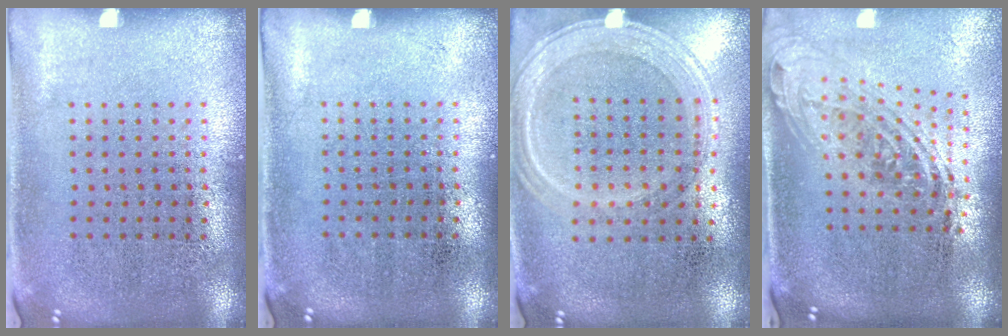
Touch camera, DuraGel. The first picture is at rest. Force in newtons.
{"total": 0.0}
{"total": 1.2, "press": 1.2, "slide": 0.4}
{"total": 2.1, "press": 1.5, "slide": 1.4}